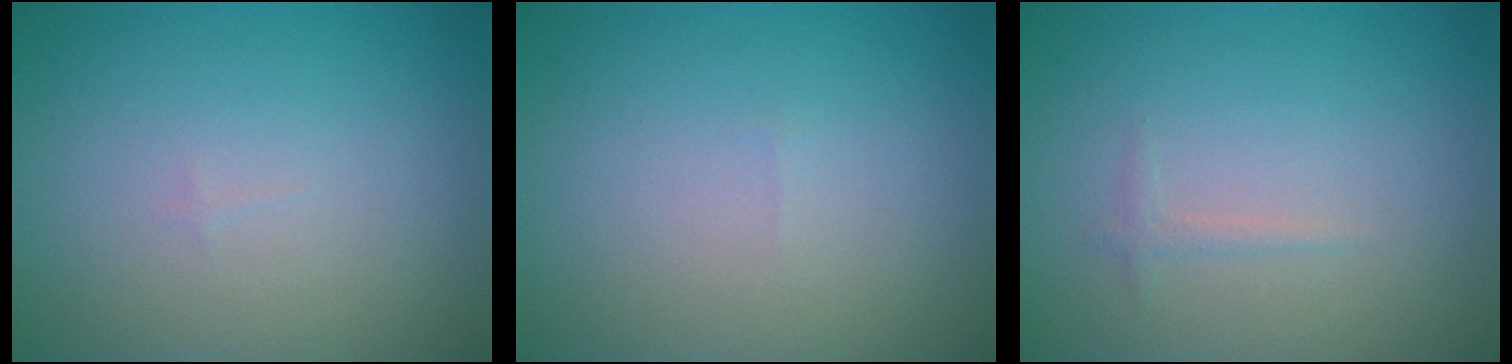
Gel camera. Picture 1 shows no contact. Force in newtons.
{"total": 0.0}
{"total": 0.7, "press": 0.7, "slide": 0.1}